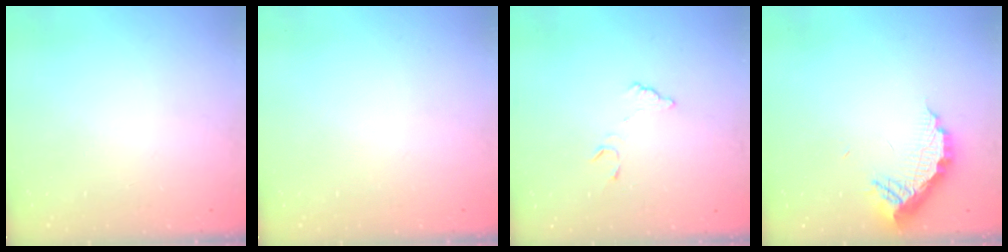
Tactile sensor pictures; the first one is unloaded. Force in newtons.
{"total": 0.0}
{"total": 5.8, "press": 5.8, "slide": 0.4}
{"total": 10.0, "press": 10.0, "slide": 0.7}